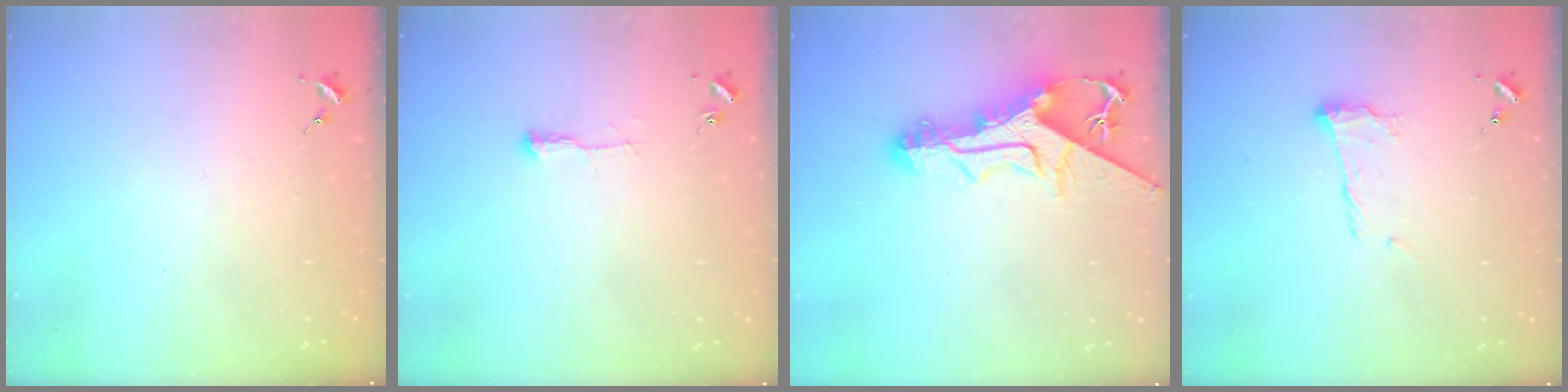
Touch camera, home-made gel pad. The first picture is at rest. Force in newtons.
{"total": 4.6, "press": 4.6, "slide": 0.7}
{"total": 15.5, "press": 15.5, "slide": 1.3}
{"total": 11.1, "press": 11.0, "slide": 0.7}